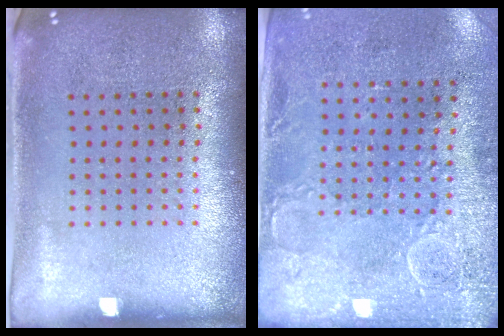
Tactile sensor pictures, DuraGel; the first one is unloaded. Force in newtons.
{"total": 3.0, "press": 2.2, "slide": 2.0}